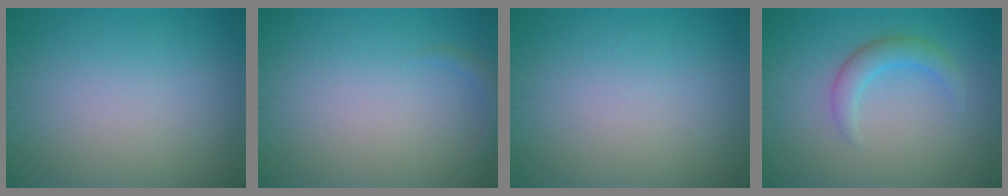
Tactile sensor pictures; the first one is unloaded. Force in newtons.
{"total": 0.8, "press": 0.8, "slide": 0.0}
{"total": 0.0}
{"total": 2.6, "press": 2.6, "slide": 0.0}